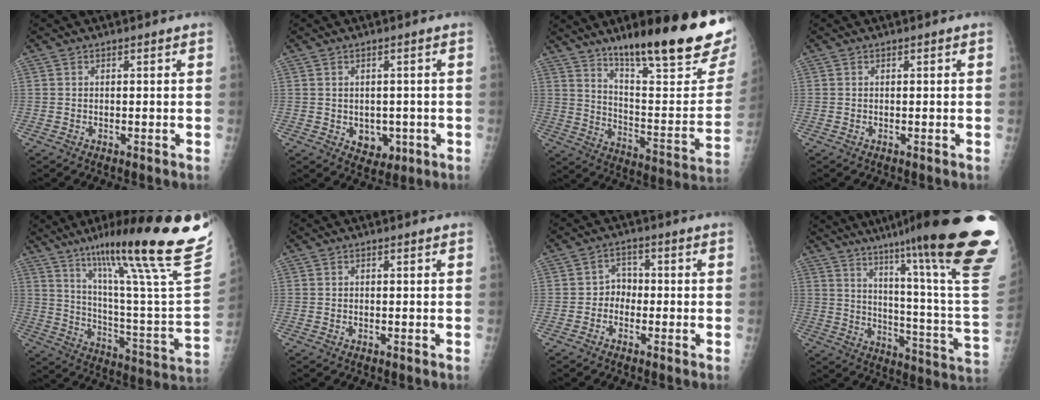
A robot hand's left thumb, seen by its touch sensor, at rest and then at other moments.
{"total": 4.4, "force": [-0.8, 3.5, 2.6], "torque": [-0.014, -0.002, 0.002]}
{"total": 28.0, "force": [18.9, 5.2, 19.9], "torque": [-0.264, -0.090, 0.286]}
{"total": 0.0}
{"total": 29.8, "force": [21.1, 1.0, 21.1], "torque": [-0.307, -0.116, 0.322]}
{"total": 0.0}
{"total": 3.0, "force": [-1.2, 2.5, 1.2], "torque": [0.004, 0.013, -0.028]}
{"total": 31.0, "force": [20.7, 2.0, 23.0], "torque": [-0.262, -0.100, 0.288]}